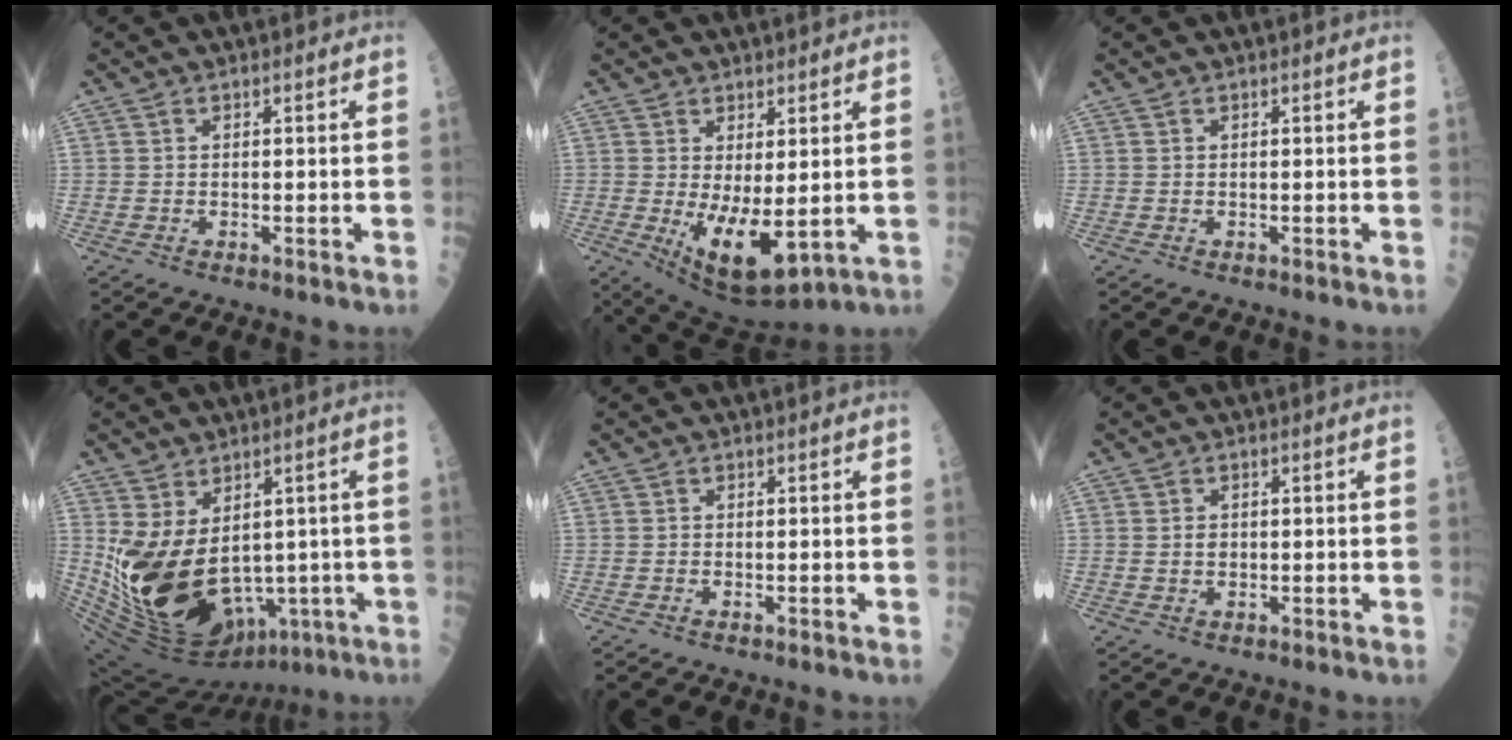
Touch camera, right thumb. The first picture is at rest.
{"total": 11.2, "force": [-1.0, 4.7, 10.1], "torque": [-0.158, -0.023, 0.008]}
{"total": 0.0}
{"total": 20.1, "force": [-2.6, 13.3, 14.8], "torque": [-0.263, -0.016, -0.002]}
{"total": 0.0}
{"total": 1.5, "force": [0.1, 1.1, 1.0], "torque": [-0.006, 0.002, 0.004]}